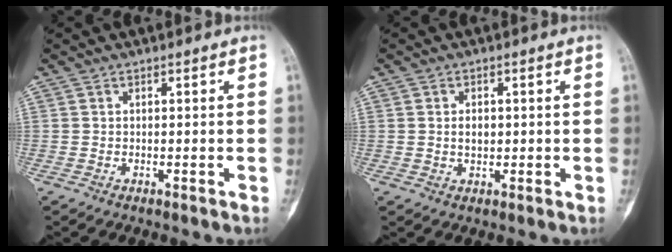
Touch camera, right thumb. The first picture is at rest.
{"total": 2.5, "force": [0.2, 1.8, 1.7], "torque": [-0.023, 0.001, 0.004]}